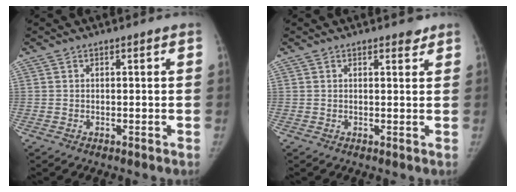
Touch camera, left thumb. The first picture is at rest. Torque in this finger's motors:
{"motor_torque": [0.40, -0.01, 0.10, -0.14, 0.04]}